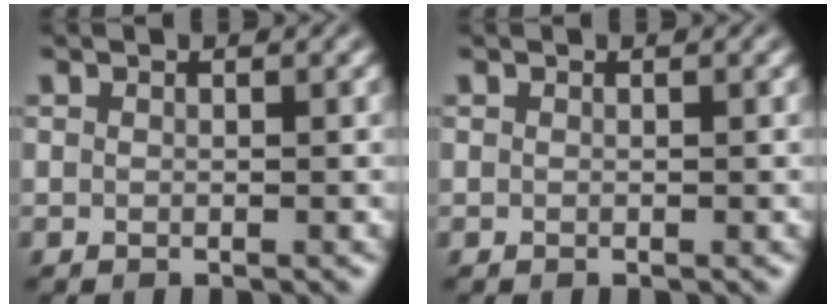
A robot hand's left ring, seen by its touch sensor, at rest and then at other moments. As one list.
[{"total": 0.0}]